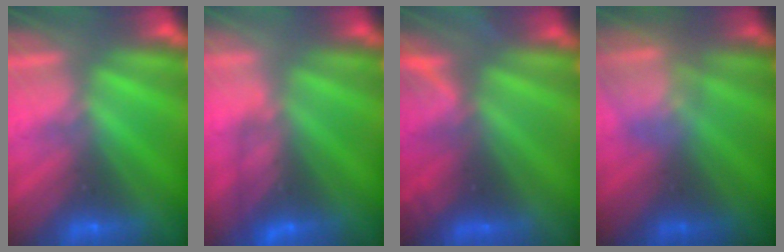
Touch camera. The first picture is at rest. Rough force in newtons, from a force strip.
{"total": 4.6}
{"total": 5.3}
{"total": 4.4}